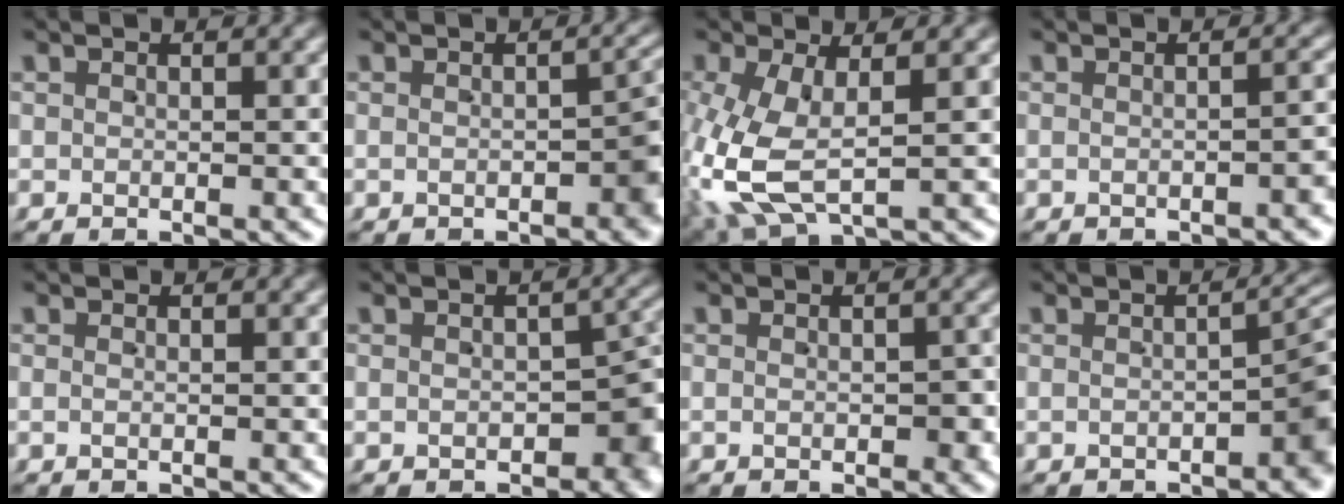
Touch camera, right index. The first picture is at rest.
{"total": 3.2, "force": [-1.1, 1.4, 2.7], "torque": [-0.024, -0.003, -0.017]}
{"total": 7.2, "force": [-1.0, 4.5, 5.6], "torque": [-0.166, -0.034, 0.004]}
{"total": 1.3, "force": [-1.0, 0.0, 0.8], "torque": [-0.015, 0.008, -0.021]}
{"total": 0.0}
{"total": 4.8, "force": [-1.9, 2.8, 3.4], "torque": [-0.022, -0.004, -0.026]}
{"total": 1.4, "force": [-0.7, 0.9, 0.8], "torque": [-0.014, -0.006, -0.008]}
{"total": 3.9, "force": [-1.4, 1.3, 3.4], "torque": [-0.037, 0.006, -0.024]}